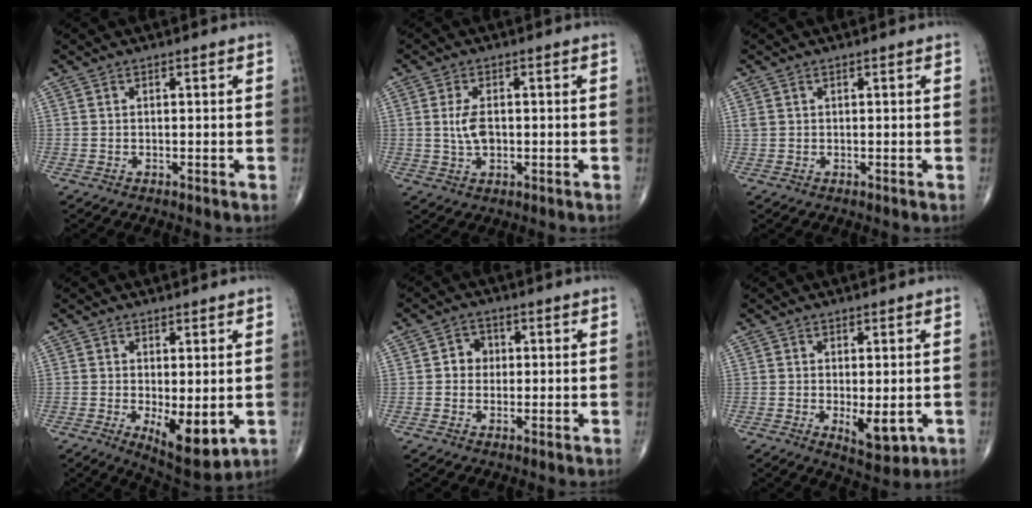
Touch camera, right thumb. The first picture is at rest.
{"total": 4.5, "force": [0.2, 2.5, 3.7], "torque": [-0.073, -0.003, 0.005]}
{"total": 1.0, "force": [0.5, 0.7, 0.5], "torque": [-0.011, 0.007, 0.013]}
{"total": 8.9, "force": [-1.7, 3.6, 8.0], "torque": [-0.113, -0.024, -0.017]}
{"total": 3.6, "force": [0.3, 3.2, 1.5], "torque": [-0.001, 0.007, -0.004]}
{"total": 5.9, "force": [-1.2, 2.6, 5.2], "torque": [-0.067, -0.015, -0.008]}